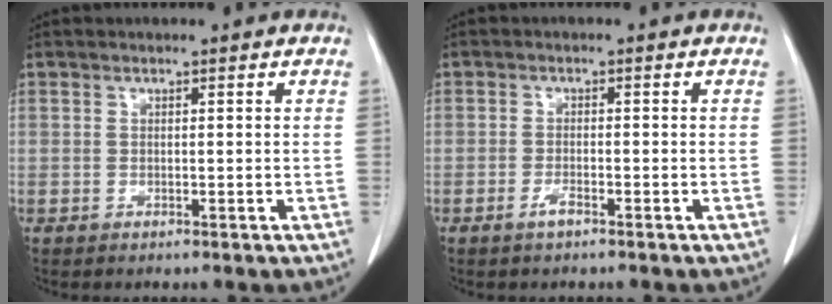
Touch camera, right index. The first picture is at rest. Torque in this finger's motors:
{"motor_torque": [0.10, -0.07, -0.04, 0.00]}